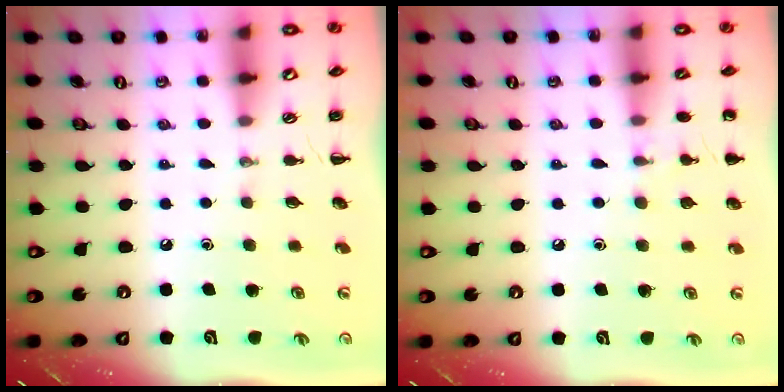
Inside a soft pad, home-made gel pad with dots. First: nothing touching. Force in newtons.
{"total": 5.6, "press": 5.3, "slide": 1.6}